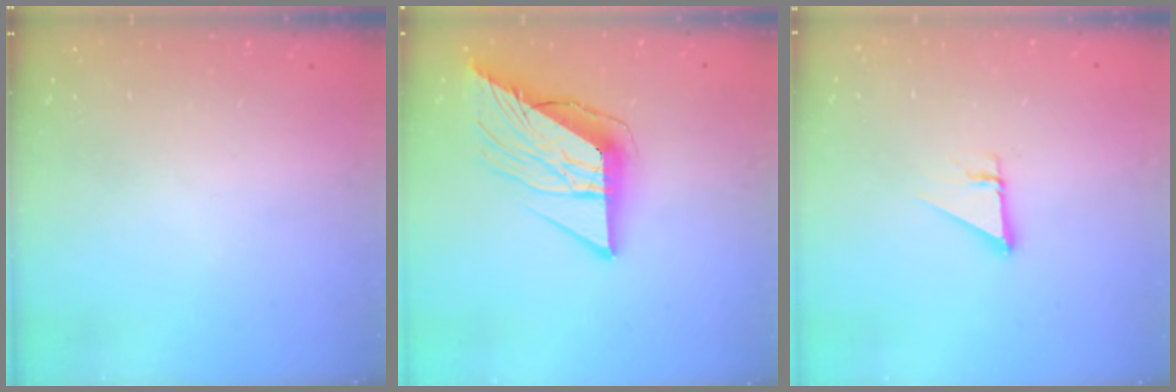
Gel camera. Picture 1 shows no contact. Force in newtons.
{"total": 14.7, "press": 14.6, "slide": 1.7}
{"total": 2.7, "press": 2.7, "slide": 0.1}